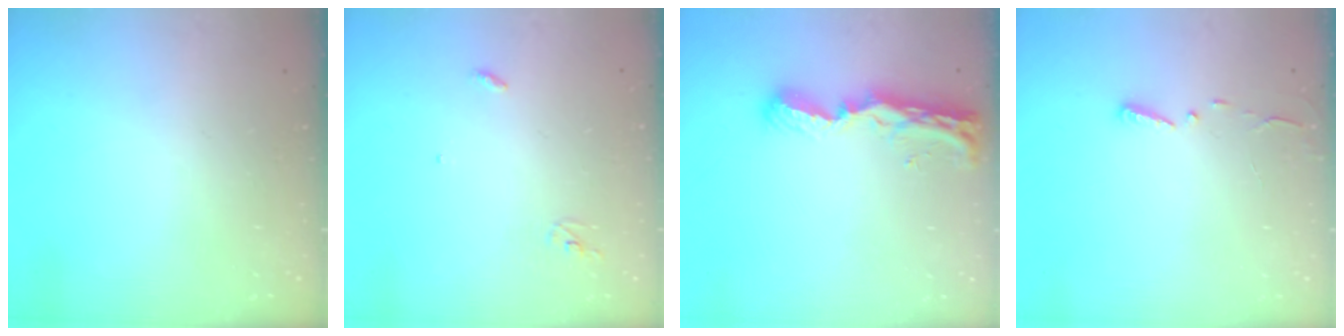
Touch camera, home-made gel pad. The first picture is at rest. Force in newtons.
{"total": 3.0, "press": 2.9, "slide": 0.2}
{"total": 9.4, "press": 9.3, "slide": 1.2}
{"total": 3.0, "press": 2.9, "slide": 0.3}